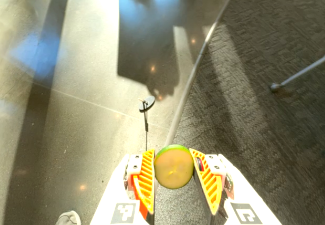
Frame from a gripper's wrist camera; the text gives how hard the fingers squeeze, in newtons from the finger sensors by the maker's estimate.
{"total": 10.8, "left": 11.0, "right": 10.6}